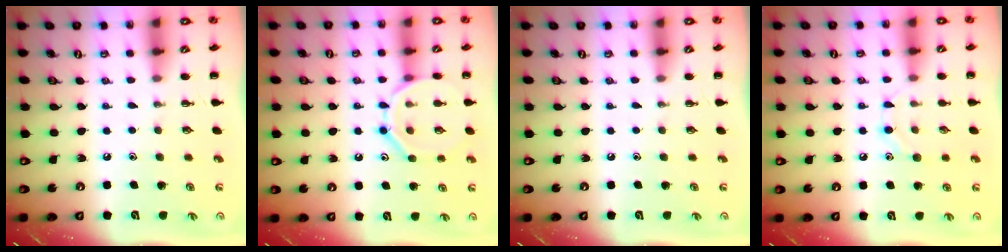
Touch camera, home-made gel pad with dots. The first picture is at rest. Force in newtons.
{"total": 11.6, "press": 11.5, "slide": 0.9}
{"total": 0.0}
{"total": 6.9, "press": 6.7, "slide": 1.3}